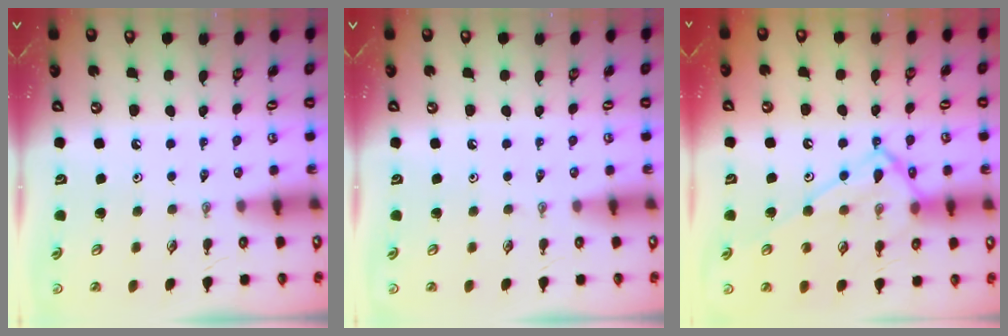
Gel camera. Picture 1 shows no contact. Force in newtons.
{"total": 0.0}
{"total": 15.7, "press": 15.6, "slide": 1.3}